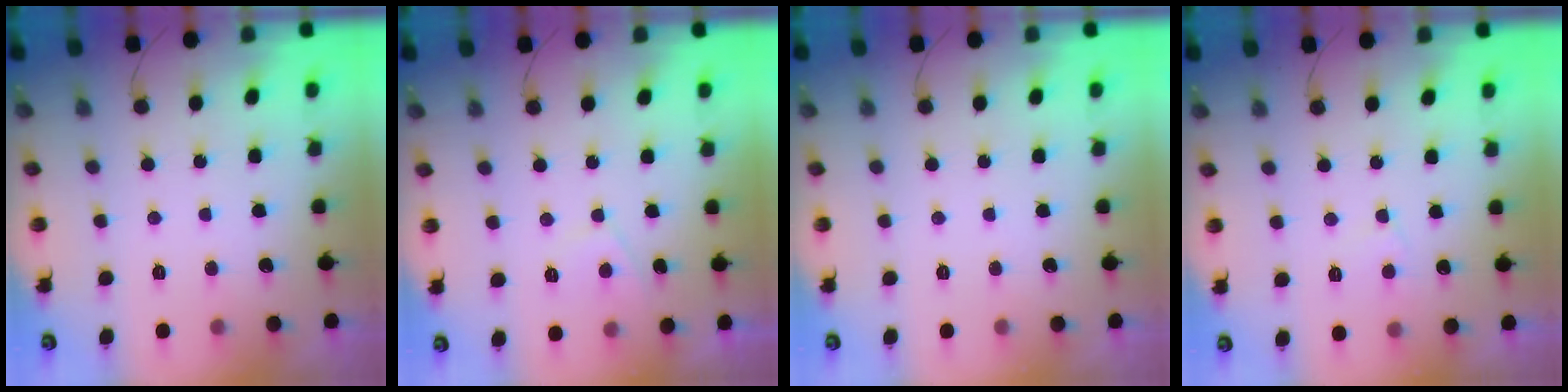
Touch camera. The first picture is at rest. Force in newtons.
{"total": 2.4, "press": 2.3, "slide": 0.5}
{"total": 0.0}
{"total": 3.7, "press": 3.7, "slide": 0.4}